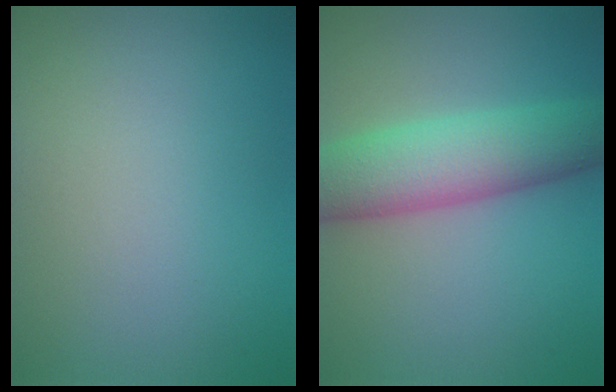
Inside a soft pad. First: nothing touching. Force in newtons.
{"total": 7.2, "press": 7.2, "slide": 0.1}